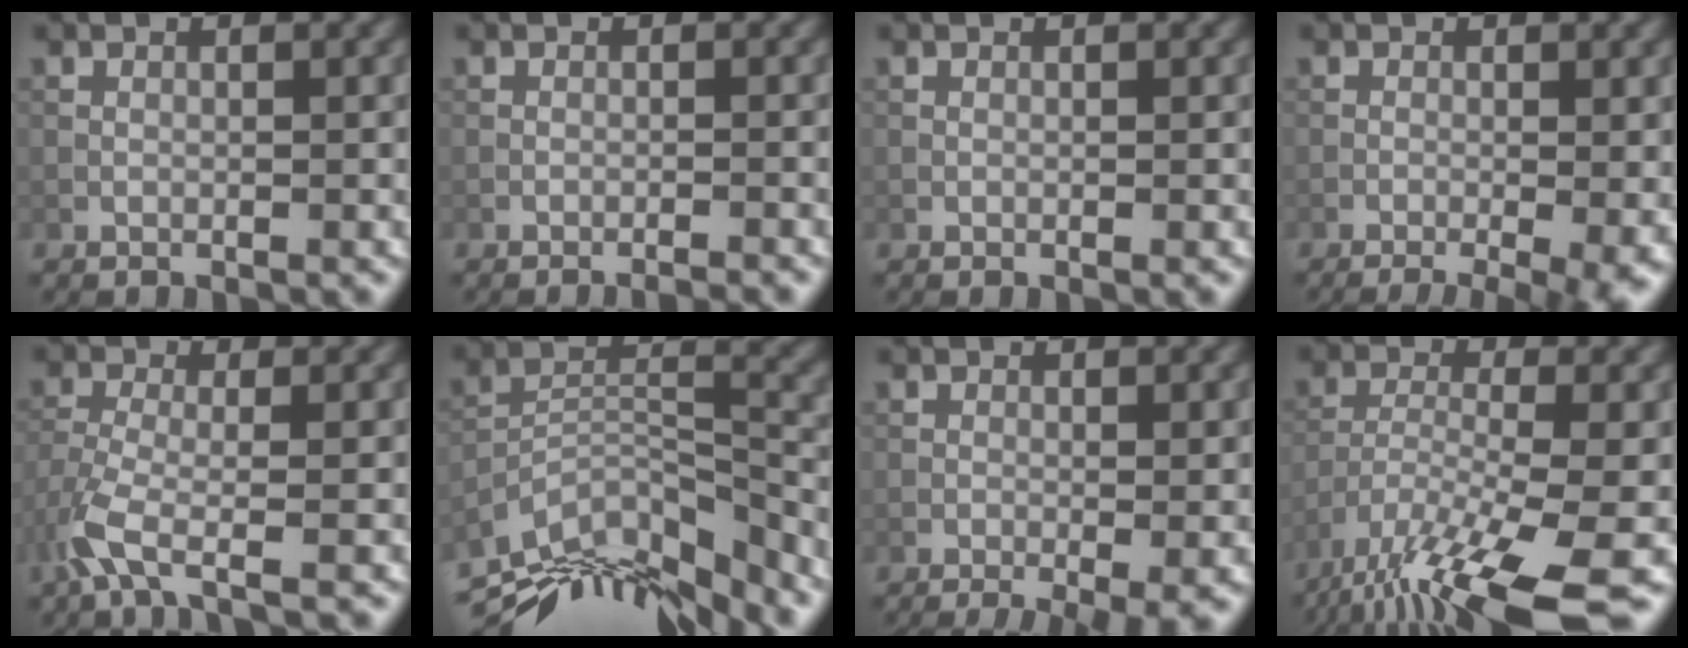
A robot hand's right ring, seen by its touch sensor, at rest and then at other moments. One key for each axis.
{"total": 1.7, "fx": -1.4, "fy": 0.2, "fz": 0.8, "tx": -0.008, "ty": 0.008, "tz": -0.030}
{"total": 0.0}
{"total": 6.1, "fx": -2.8, "fy": 1.8, "fz": 5.0, "tx": -0.067, "ty": -0.010, "tz": -0.031}
{"total": 4.4, "fx": -2.4, "fy": 1.2, "fz": 3.5, "tx": -0.086, "ty": -0.009, "tz": -0.059}
{"total": 12.9, "fx": -10.8, "fy": 3.7, "fz": 6.0, "tx": -0.115, "ty": 0.006, "tz": -0.169}
{"total": 4.4, "fx": -2.1, "fy": 1.1, "fz": 3.7, "tx": -0.056, "ty": -0.006, "tz": -0.026}
{"total": 12.2, "fx": -8.6, "fy": 2.9, "fz": 8.2, "tx": -0.178, "ty": -0.027, "tz": -0.146}